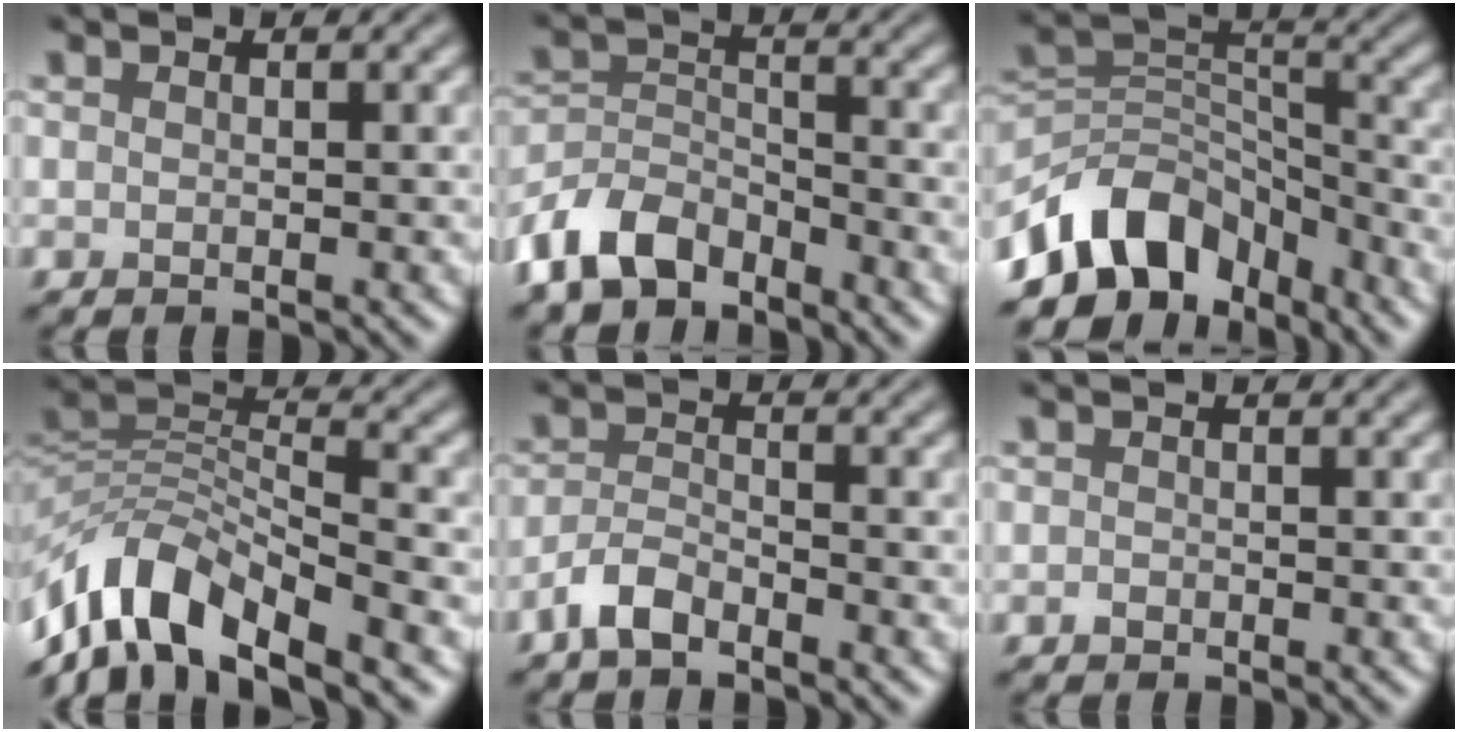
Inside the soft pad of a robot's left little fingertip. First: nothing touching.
{"total": 6.1, "force": [-4.8, 2.9, 2.4], "torque": [-0.048, -0.004, -0.105]}
{"total": 8.8, "force": [-6.0, 5.1, 3.9], "torque": [-0.046, -0.001, -0.122]}
{"total": 9.4, "force": [-6.4, 3.8, 5.8], "torque": [-0.096, 0.002, -0.133]}
{"total": 2.6, "force": [-2.0, 0.9, 1.4], "torque": [-0.032, 0.005, -0.047]}
{"total": 0.5, "force": [-0.3, 0.4, 0.2], "torque": [-0.004, -0.002, -0.007]}